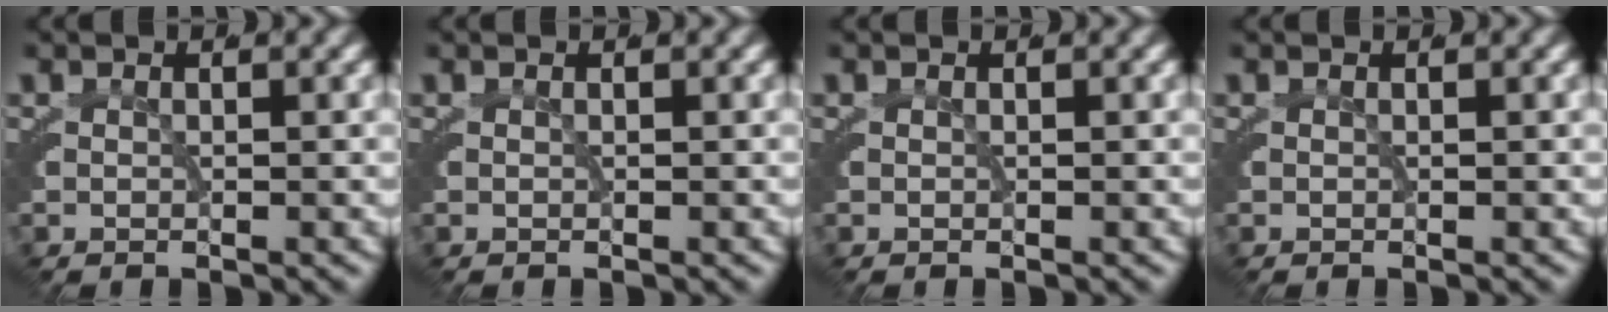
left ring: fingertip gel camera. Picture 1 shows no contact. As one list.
[{"total": 0.0}, {"total": 0.0}, {"total": 0.0}]